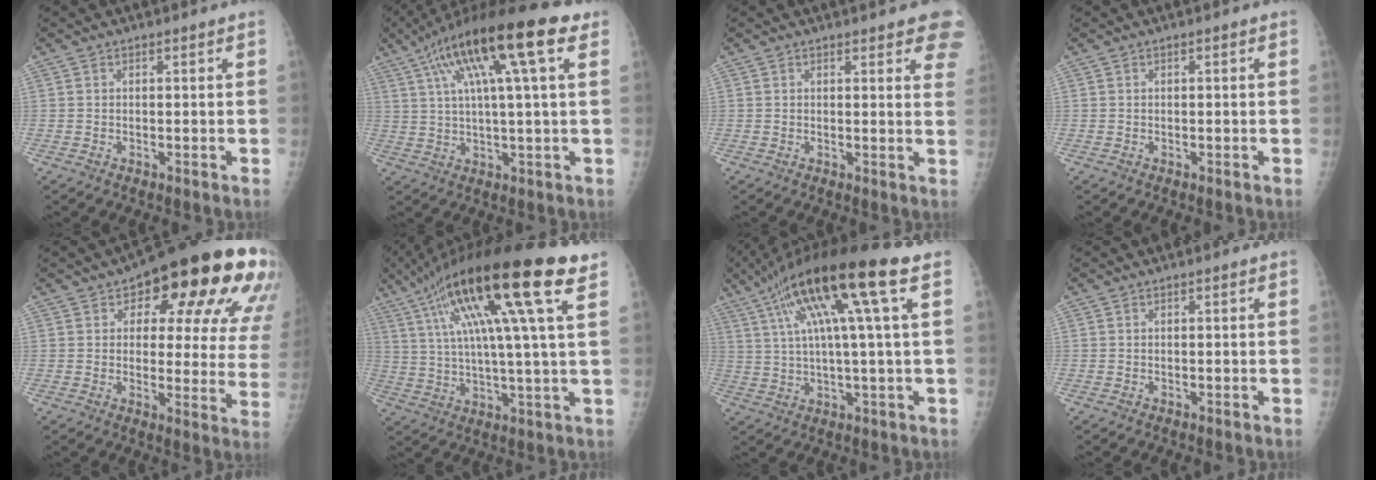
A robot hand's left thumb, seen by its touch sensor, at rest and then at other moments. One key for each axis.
{"total": 18.8, "fx": 7.7, "fy": 3.5, "fz": 16.8, "tx": -0.292, "ty": 0.021, "tz": 0.122}
{"total": 7.8, "fx": 5.4, "fy": 2.4, "fz": 5.1, "tx": -0.029, "ty": -0.016, "tz": 0.050}
{"total": 0.0}
{"total": 24.8, "fx": 11.2, "fy": 10.3, "fz": 19.6, "tx": -0.217, "ty": -0.003, "tz": 0.143}
{"total": 22.6, "fx": 10.5, "fy": 2.2, "fz": 19.9, "tx": -0.355, "ty": 0.005, "tz": 0.171}
{"total": 17.0, "fx": 6.9, "fy": 0.8, "fz": 15.5, "tx": -0.284, "ty": 0.021, "tz": 0.116}
{"total": 0.0}